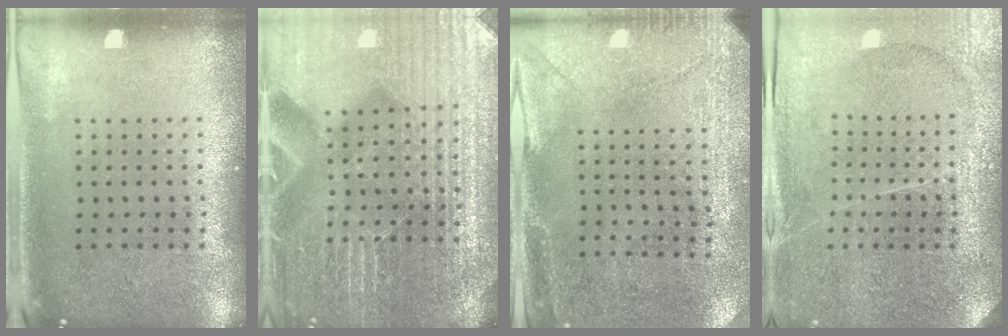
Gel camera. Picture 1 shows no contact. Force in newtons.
{"total": 5.3, "press": 4.9, "slide": 2.1}
{"total": 2.9, "press": 2.6, "slide": 1.3}
{"total": 3.8, "press": 3.4, "slide": 1.6}